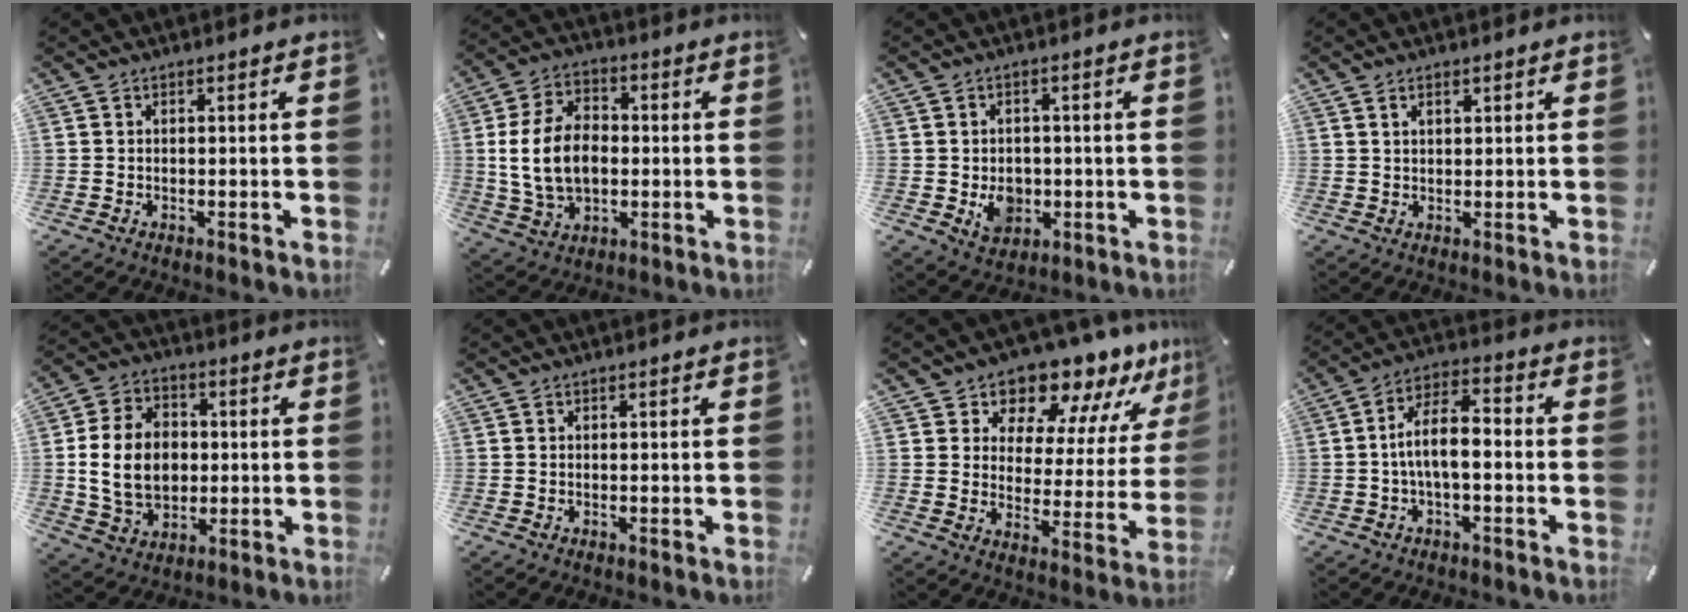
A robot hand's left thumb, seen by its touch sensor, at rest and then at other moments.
{"total": 13.6, "force": [-0.2, 9.9, 9.3], "torque": [-0.206, 0.013, -0.002]}
{"total": 6.5, "force": [-1.0, 5.5, 3.4], "torque": [-0.043, 0.002, -0.014]}
{"total": 2.1, "force": [1.2, 1.1, 1.3], "torque": [-0.029, 0.002, 0.022]}
{"total": 13.9, "force": [0.1, 11.0, 8.5], "torque": [-0.186, 0.016, 0.004]}
{"total": 0.0}
{"total": 12.5, "force": [11.5, 4.5, 1.7], "torque": [-0.034, -0.117, 0.203]}
{"total": 9.4, "force": [-1.7, 4.2, 8.3], "torque": [-0.159, 0.015, -0.031]}